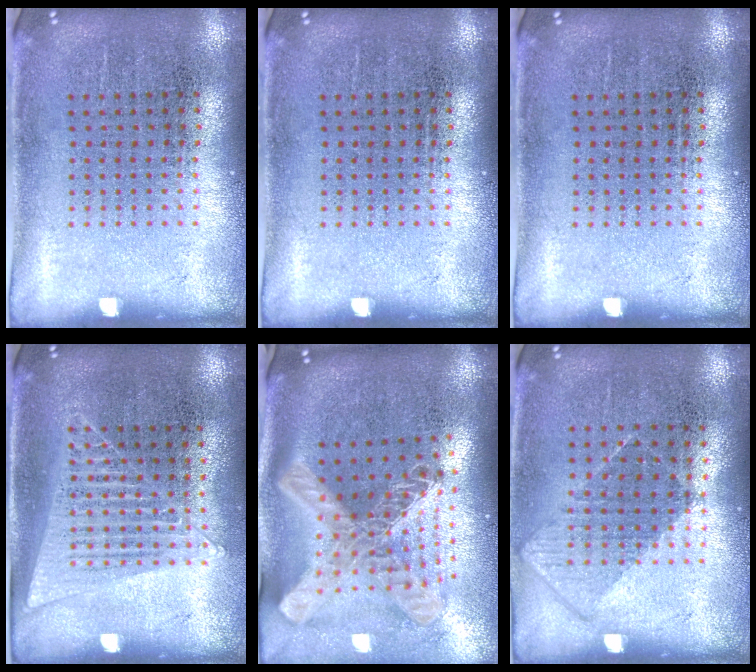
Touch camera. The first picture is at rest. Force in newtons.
{"total": 0.0}
{"total": 0.0}
{"total": 1.3, "press": 1.2, "slide": 0.5}
{"total": 2.9, "press": 2.1, "slide": 2.0}
{"total": 0.9, "press": 0.7, "slide": 0.4}